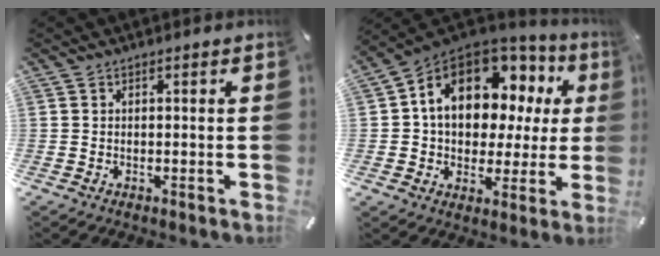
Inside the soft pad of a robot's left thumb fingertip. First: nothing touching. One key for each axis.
{"total": 14.6, "fx": 5.0, "fy": 10.4, "fz": 9.0, "tx": -0.152, "ty": -0.029, "tz": 0.091}